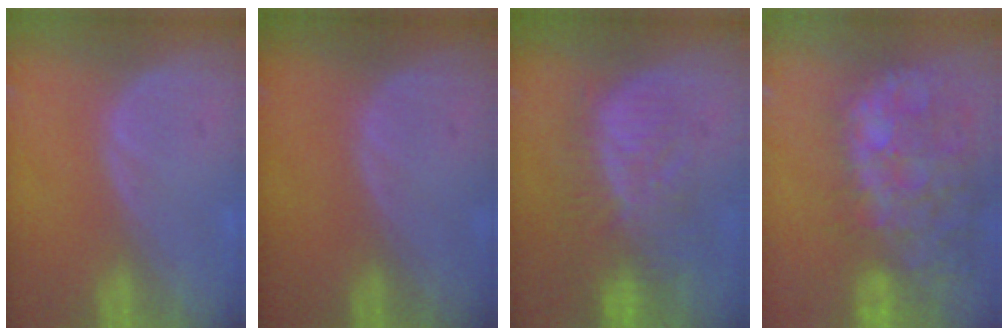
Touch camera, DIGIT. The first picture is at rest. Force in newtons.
{"total": 0.0}
{"total": 10.0, "press": 8.8, "slide": 4.6}
{"total": 13.6, "press": 11.5, "slide": 7.2}